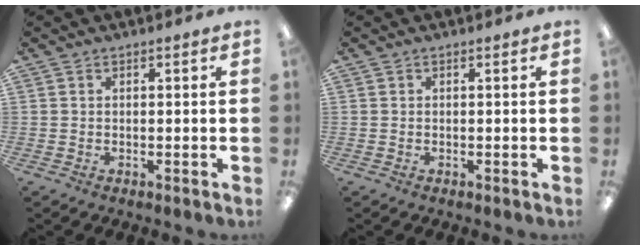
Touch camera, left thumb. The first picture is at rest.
{"total": 0.0}